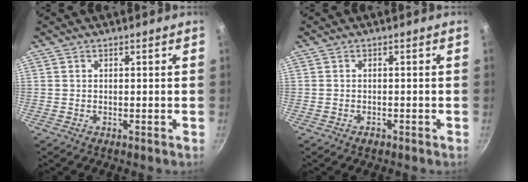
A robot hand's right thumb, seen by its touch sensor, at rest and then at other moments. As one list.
[{"total": 1.2, "force": [-0.8, 0.7, 0.6], "torque": [-0.011, 0.005, -0.011]}]